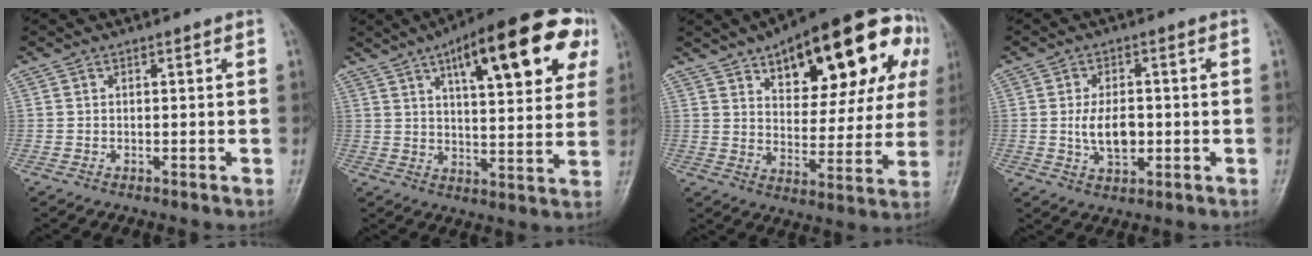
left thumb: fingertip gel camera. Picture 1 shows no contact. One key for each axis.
{"total": 21.8, "fx": 9.7, "fy": 7.4, "fz": 18.1, "tx": -0.225, "ty": -0.002, "tz": 0.132}
{"total": 26.0, "fx": 11.6, "fy": 12.0, "fz": 19.9, "tx": -0.228, "ty": 0.001, "tz": 0.163}
{"total": 6.8, "fx": -0.5, "fy": 4.0, "fz": 5.5, "tx": -0.089, "ty": -0.001, "tz": -0.006}